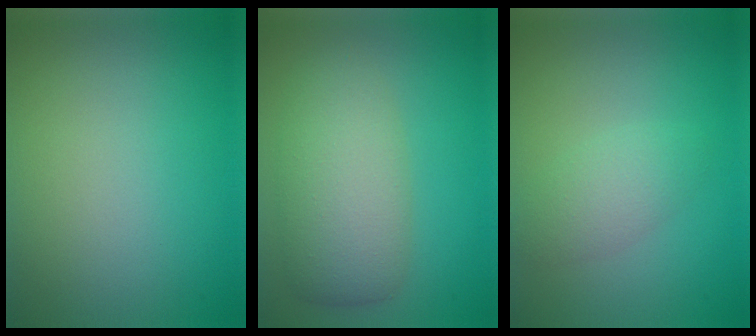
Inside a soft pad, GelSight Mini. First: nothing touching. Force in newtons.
{"total": 6.2, "press": 6.2, "slide": 0.6}
{"total": 2.4, "press": 2.4, "slide": 0.1}